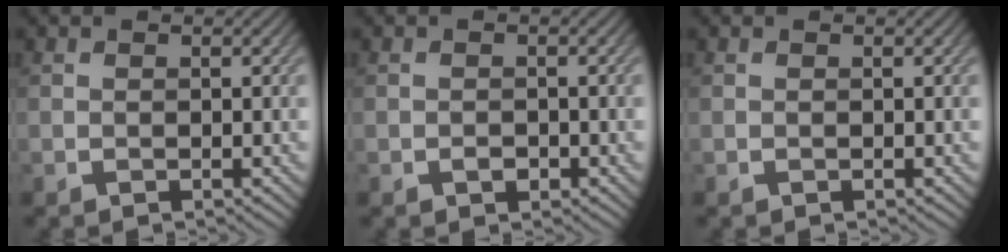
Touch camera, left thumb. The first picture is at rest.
{"total": 1.1, "force": [-0.5, 0.8, 0.6], "torque": [-0.008, -0.004, -0.010]}
{"total": 0.0}